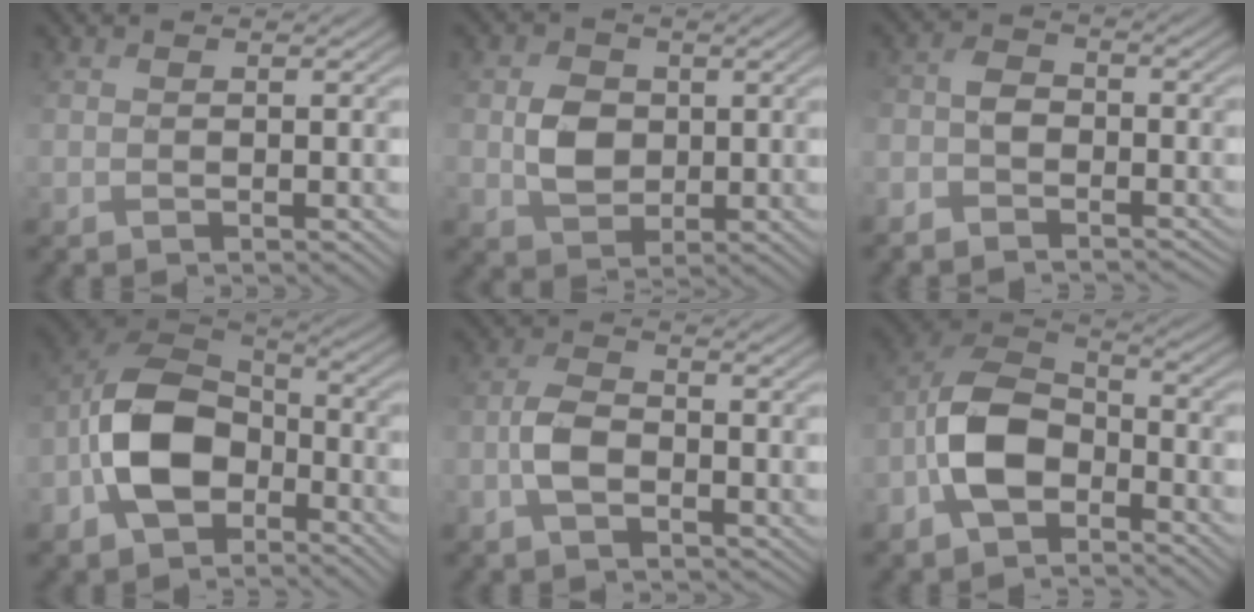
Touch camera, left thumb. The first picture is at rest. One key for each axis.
{"total": 4.6, "fx": 0.2, "fy": 3.8, "fz": 2.6, "tx": -0.059, "ty": -0.003, "tz": 0.002}
{"total": 4.4, "fx": -3.4, "fy": 2.4, "fz": 1.6, "tx": -0.033, "ty": -0.001, "tz": -0.074}
{"total": 11.4, "fx": -4.1, "fy": 7.1, "fz": 7.9, "tx": -0.177, "ty": 0.005, "tz": -0.101}
{"total": 4.4, "fx": -1.4, "fy": 2.7, "fz": 3.3, "tx": -0.069, "ty": 0.004, "tz": -0.035}
{"total": 9.3, "fx": -4.0, "fy": 5.2, "fz": 6.6, "tx": -0.141, "ty": 0.009, "tz": -0.097}